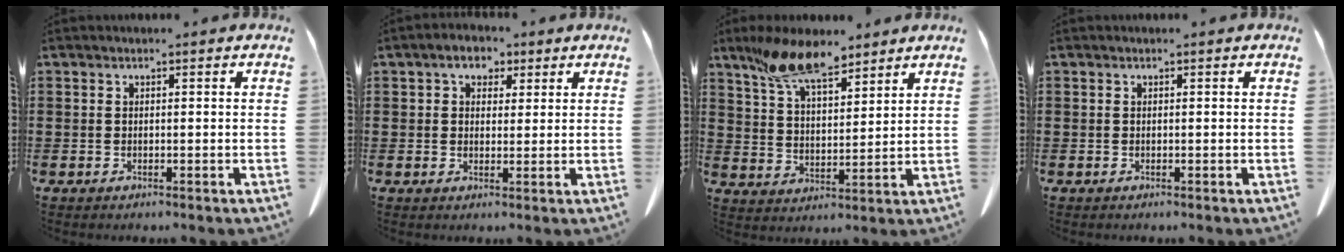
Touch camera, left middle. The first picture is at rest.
{"total": 3.2, "force": [1.8, 2.2, 1.4], "torque": [-0.040, 0.016, 0.029]}
{"total": 10.6, "force": [8.1, 3.3, 5.9], "torque": [-0.137, -0.014, 0.151]}
{"total": 0.0}